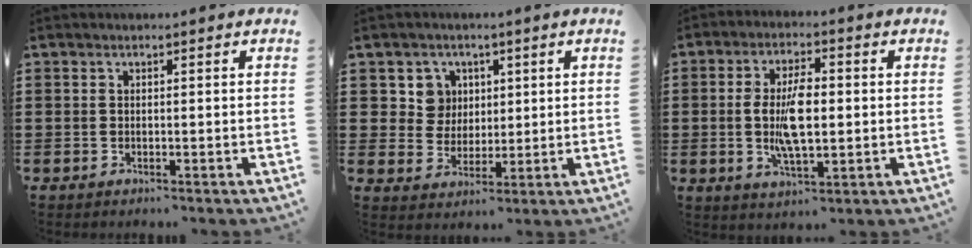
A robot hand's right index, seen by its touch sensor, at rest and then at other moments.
{"total": 5.7, "force": [2.0, 5.2, 1.1], "torque": [-0.042, 0.015, 0.036]}
{"total": 7.9, "force": [-0.1, 3.2, 7.2], "torque": [-0.153, 0.000, -0.008]}